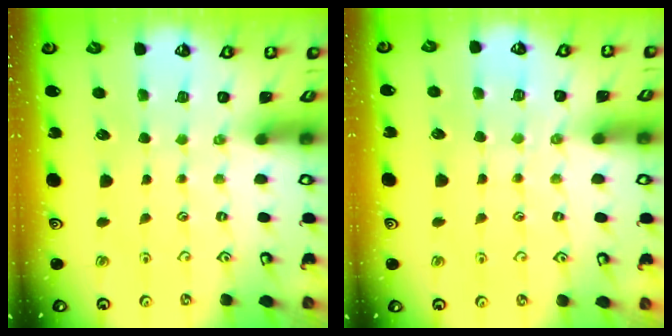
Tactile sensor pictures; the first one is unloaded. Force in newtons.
{"total": 2.8, "press": 2.8, "slide": 0.3}